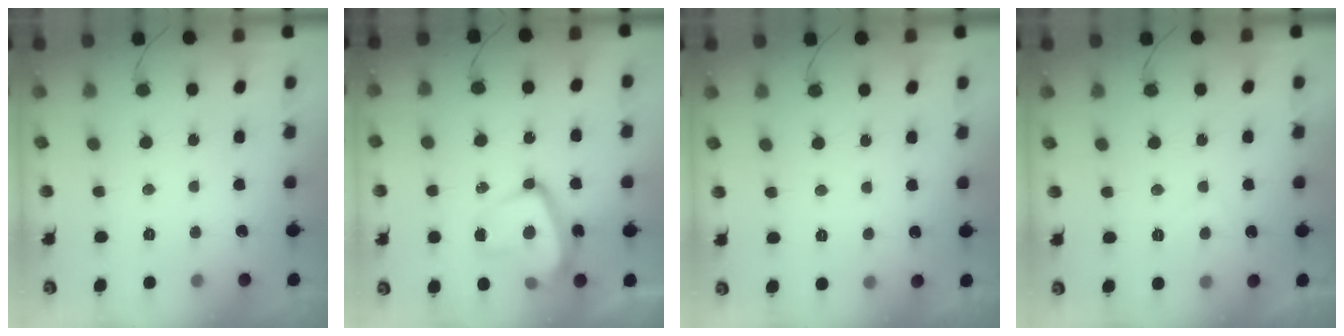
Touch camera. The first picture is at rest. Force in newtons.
{"total": 16.9, "press": 16.9, "slide": 1.5}
{"total": 2.9, "press": 2.9, "slide": 0.3}
{"total": 1.5, "press": 1.3, "slide": 0.7}